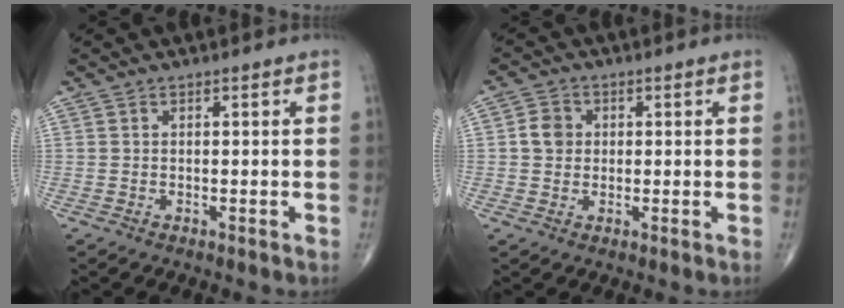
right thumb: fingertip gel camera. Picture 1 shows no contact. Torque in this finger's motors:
{"motor_torque": [-0.02, 0.02, 0.13, 0.01, 0.04]}